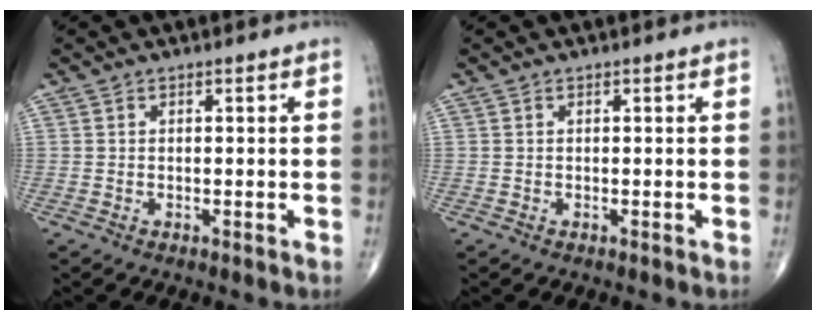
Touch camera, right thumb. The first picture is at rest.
{"total": 0.0}